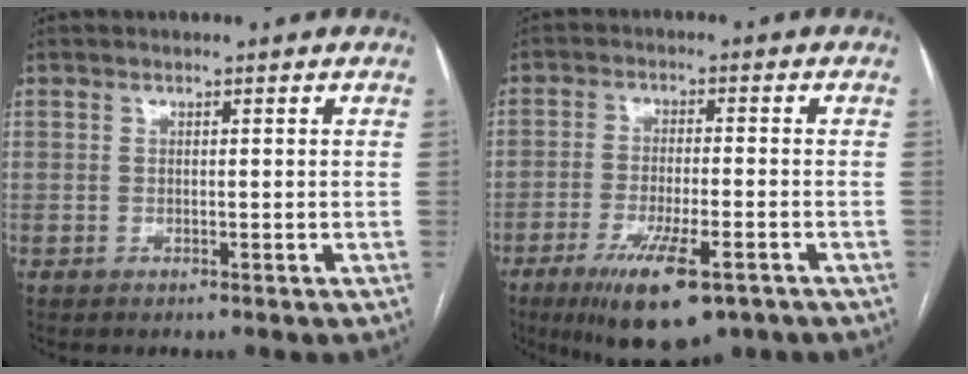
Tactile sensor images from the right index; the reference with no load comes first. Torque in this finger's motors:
{"motor_torque": [1.34, -0.80, 0.55, 0.15]}